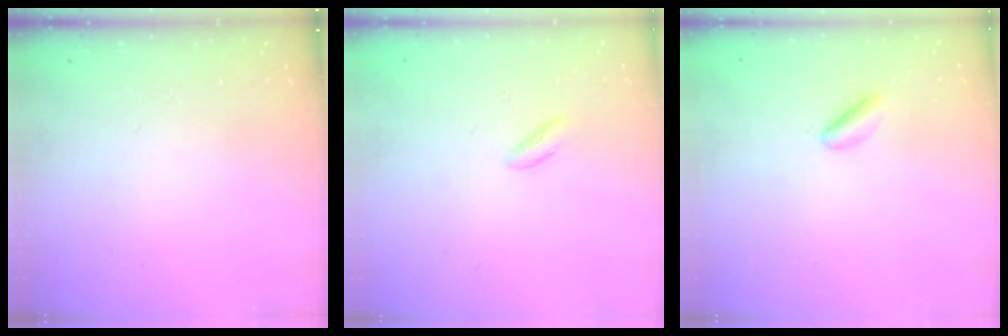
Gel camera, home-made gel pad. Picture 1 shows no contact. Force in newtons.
{"total": 1.3, "press": 1.1, "slide": 0.6}
{"total": 2.7, "press": 2.5, "slide": 1.0}